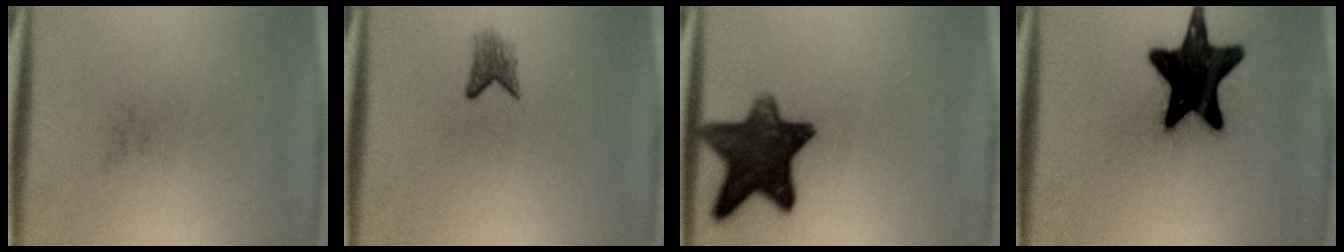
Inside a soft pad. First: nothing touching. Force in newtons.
{"total": 1.8}
{"total": 11.7}
{"total": 19.1}